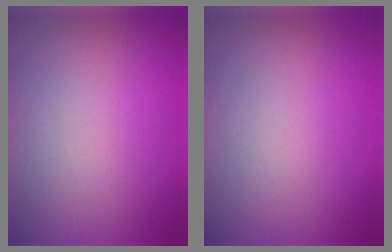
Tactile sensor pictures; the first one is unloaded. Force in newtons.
{"total": 0.0}